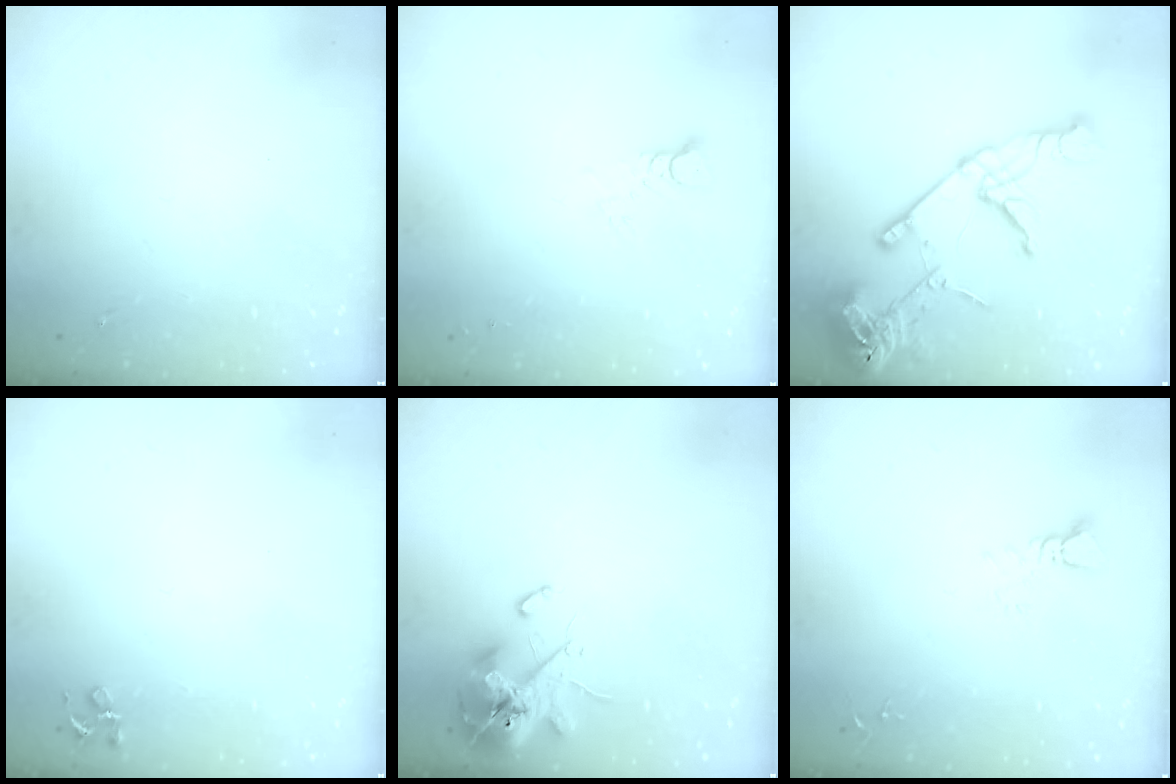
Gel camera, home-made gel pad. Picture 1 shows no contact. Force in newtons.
{"total": 2.9, "press": 2.9, "slide": 0.2}
{"total": 24.0, "press": 23.9, "slide": 2.5}
{"total": 4.1, "press": 4.1, "slide": 0.5}
{"total": 13.9, "press": 13.7, "slide": 2.2}
{"total": 3.1, "press": 3.1, "slide": 0.1}